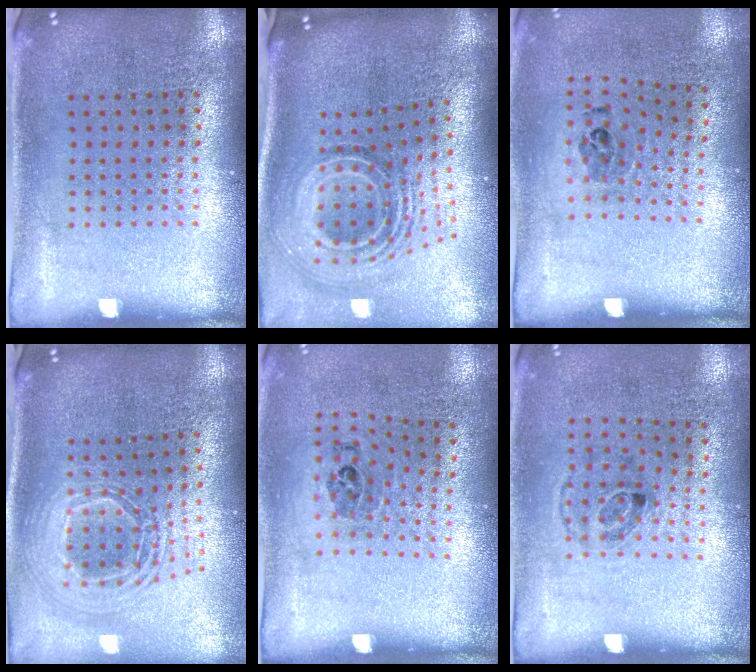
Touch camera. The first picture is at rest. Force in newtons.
{"total": 2.4, "press": 1.6, "slide": 1.7}
{"total": 1.1, "press": 0.7, "slide": 0.8}
{"total": 2.3, "press": 1.7, "slide": 1.6}
{"total": 1.2, "press": 0.8, "slide": 0.9}
{"total": 1.2, "press": 0.7, "slide": 0.9}